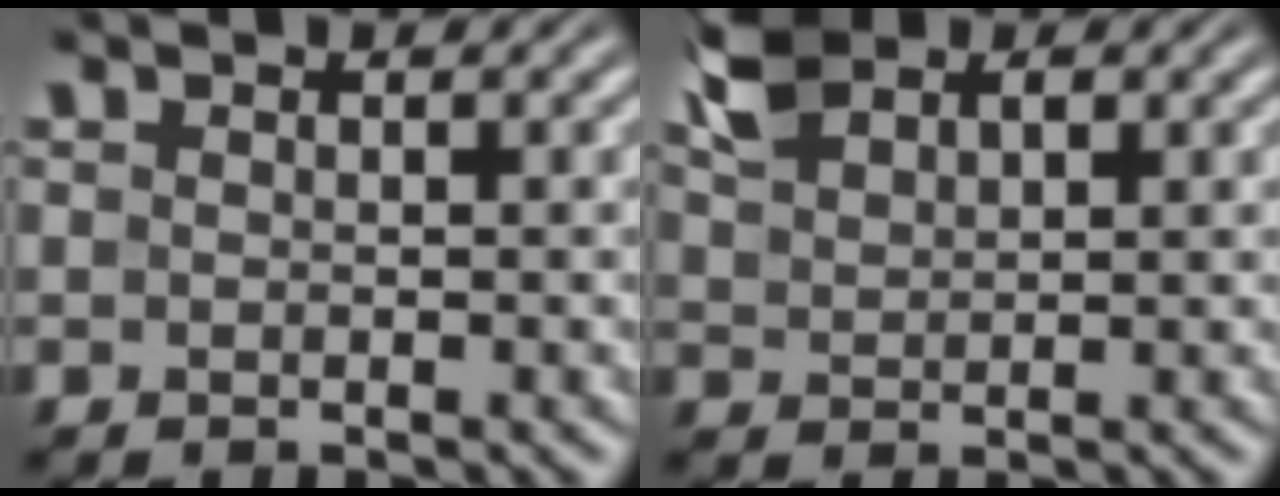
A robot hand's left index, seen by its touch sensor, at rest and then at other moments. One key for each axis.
{"total": 3.4, "fx": 2.3, "fy": 1.8, "fz": 1.7, "tx": -0.044, "ty": 0.006, "tz": 0.049}